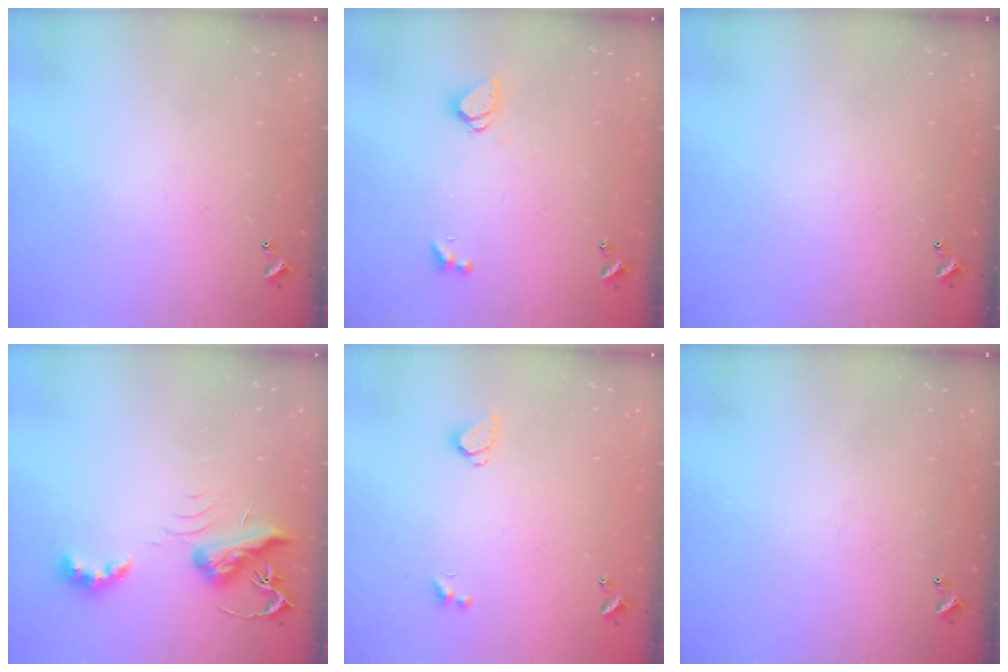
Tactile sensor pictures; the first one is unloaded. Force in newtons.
{"total": 1.2, "press": 1.1, "slide": 0.5}
{"total": 0.0}
{"total": 6.6, "press": 6.6, "slide": 0.3}
{"total": 0.8, "press": 0.6, "slide": 0.4}
{"total": 0.0}